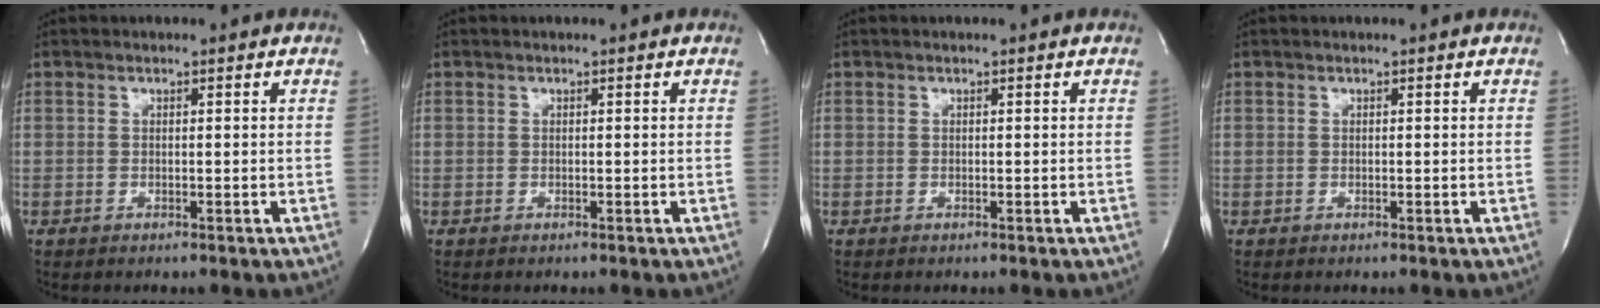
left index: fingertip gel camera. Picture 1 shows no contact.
{"total": 0.0}
{"total": 0.0}
{"total": 0.0}